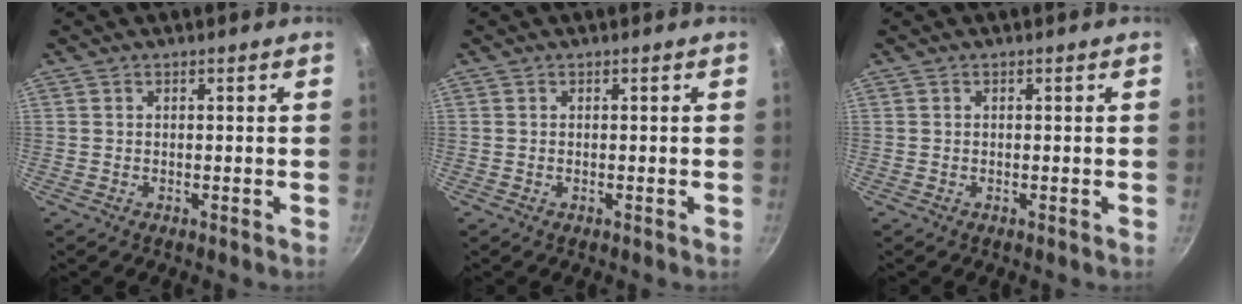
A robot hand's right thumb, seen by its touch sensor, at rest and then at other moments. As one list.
[{"total": 0.0}, {"total": 0.0}]